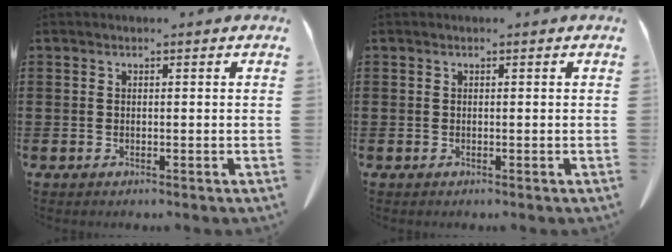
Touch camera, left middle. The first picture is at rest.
{"total": 0.0}